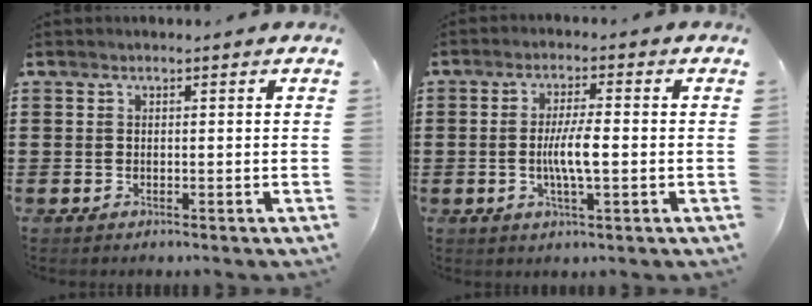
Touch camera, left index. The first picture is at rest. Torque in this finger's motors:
{"motor_torque": [1.44, 0.39, 0.64, 0.11]}